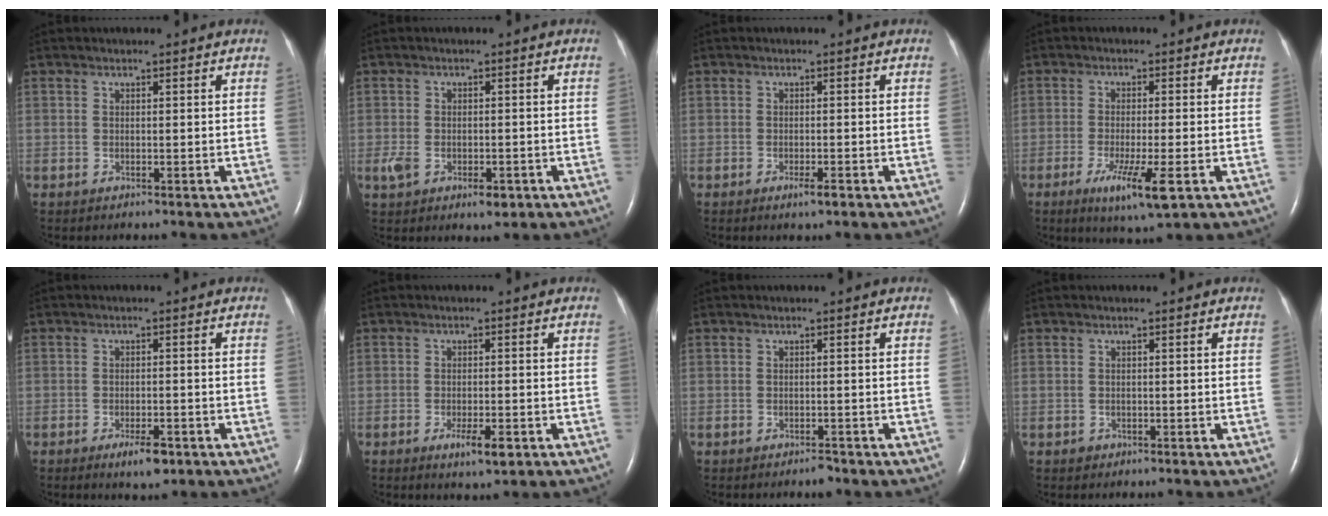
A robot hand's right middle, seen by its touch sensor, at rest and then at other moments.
{"total": 4.9, "force": [-2.0, 2.5, 3.7], "torque": [-0.070, -0.003, -0.022]}
{"total": 1.8, "force": [-1.1, 0.2, 1.4], "torque": [-0.026, -0.003, -0.016]}
{"total": 7.4, "force": [-3.3, 0.6, 6.6], "torque": [-0.120, -0.021, -0.051]}
{"total": 4.1, "force": [-2.5, 1.1, 3.0], "torque": [-0.054, -0.003, -0.035]}
{"total": 4.1, "force": [-2.0, 0.9, 3.4], "torque": [-0.060, -0.005, -0.029]}
{"total": 1.3, "force": [-1.1, 0.3, 0.6], "torque": [-0.012, -0.001, -0.013]}
{"total": 0.8, "force": [-0.5, 0.6, 0.0], "torque": [-0.004, 0.002, -0.009]}